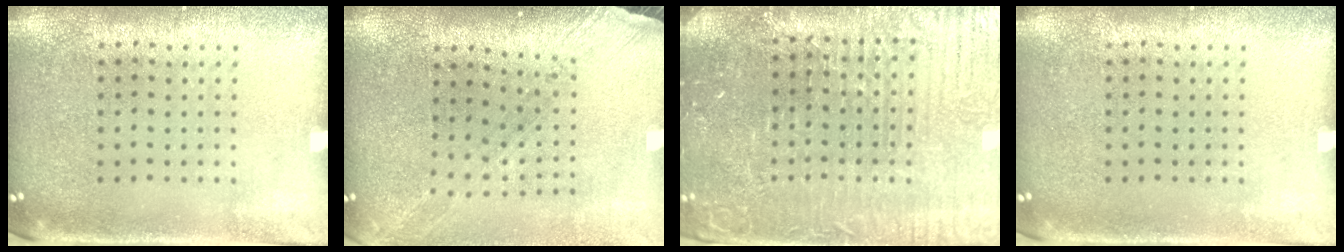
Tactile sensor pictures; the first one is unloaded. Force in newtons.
{"total": 1.5, "press": 1.4, "slide": 0.3}
{"total": 4.5, "press": 4.3, "slide": 1.4}
{"total": 0.0}